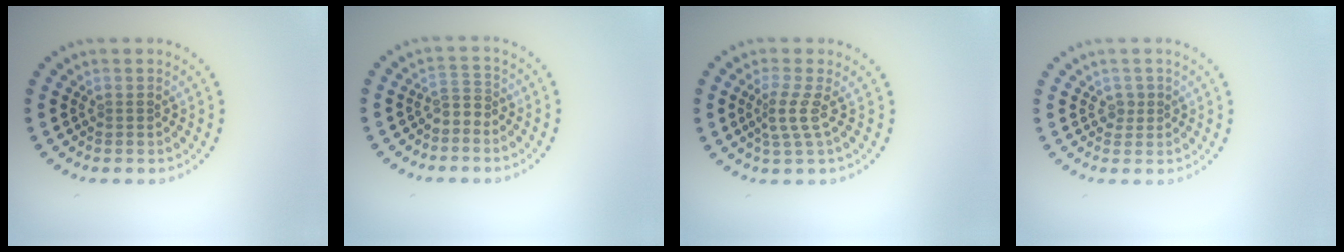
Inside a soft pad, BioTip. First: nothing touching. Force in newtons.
{"total": 1.6, "press": 1.0, "slide": 1.2}
{"total": 2.3, "press": 1.5, "slide": 1.7}
{"total": 1.0, "press": 0.9, "slide": 0.6}